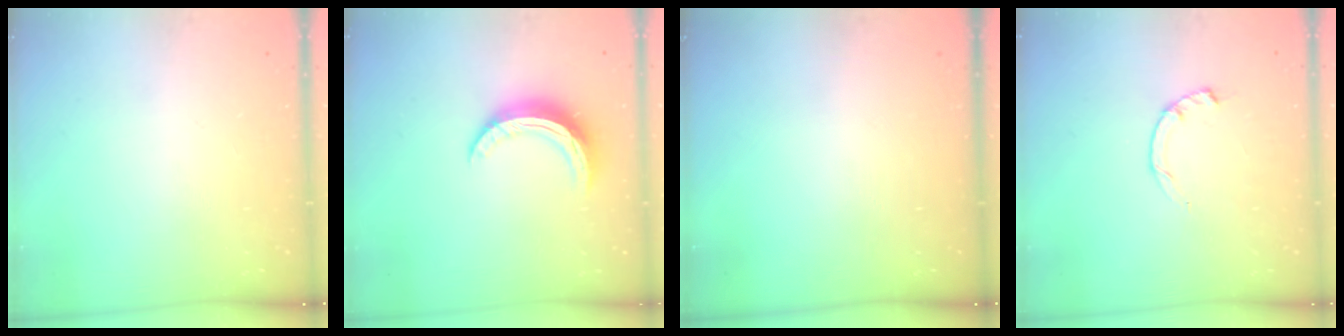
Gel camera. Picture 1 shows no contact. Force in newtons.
{"total": 9.3, "press": 9.3, "slide": 0.3}
{"total": 0.0}
{"total": 2.3, "press": 2.3, "slide": 0.4}